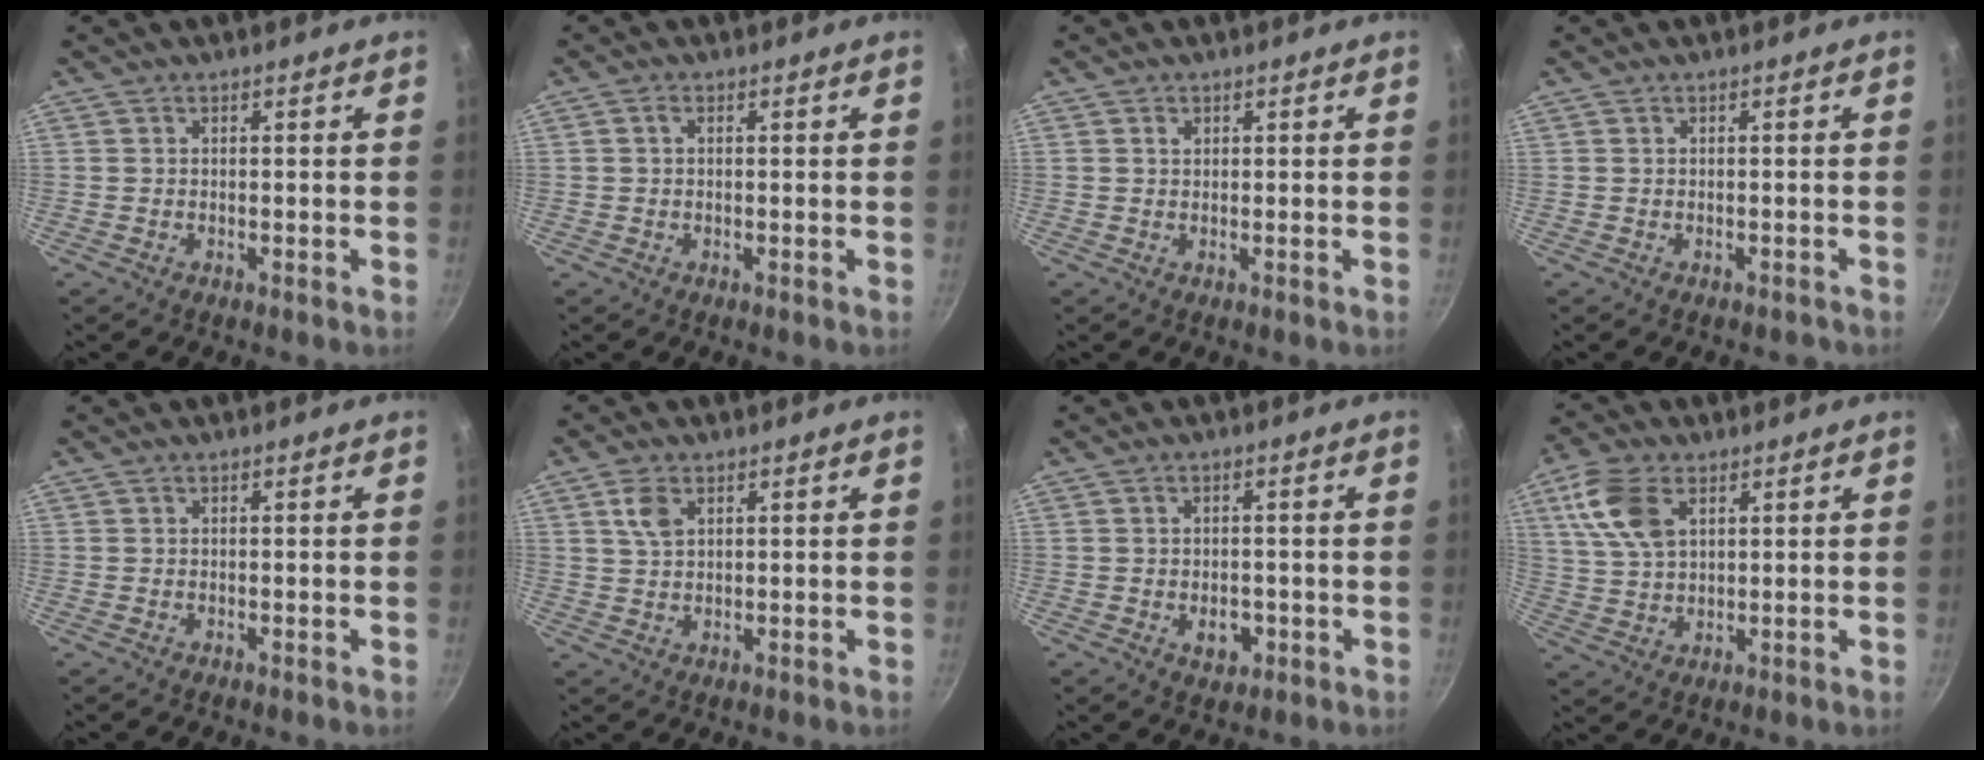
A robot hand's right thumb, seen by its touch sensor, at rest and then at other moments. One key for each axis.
{"total": 1.1, "fx": 0.2, "fy": 0.6, "fz": 0.9, "tx": -0.016, "ty": 0.004, "tz": 0.004}
{"total": 1.0, "fx": 0.4, "fy": 0.8, "fz": 0.5, "tx": -0.008, "ty": 0.003, "tz": 0.007}
{"total": 0.5, "fx": -0.4, "fy": 0.3, "fz": 0.0, "tx": 0.006, "ty": 0.015, "tz": 0.003}
{"total": 0.0}
{"total": 4.2, "fx": 1.8, "fy": 2.4, "fz": 2.9, "tx": -0.054, "ty": -0.002, "tz": 0.036}
{"total": 3.9, "fx": -1.0, "fy": 2.7, "fz": 2.7, "tx": -0.031, "ty": 0.004, "tz": -0.010}
{"total": 10.3, "fx": 4.0, "fy": 6.0, "fz": 7.3, "tx": -0.144, "ty": -0.004, "tz": 0.081}